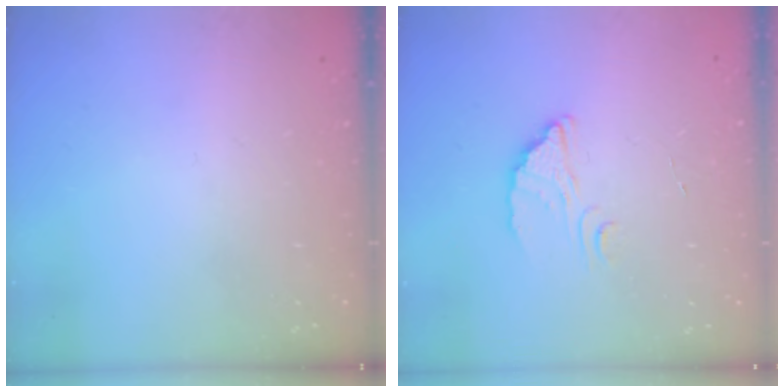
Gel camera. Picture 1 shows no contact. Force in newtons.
{"total": 2.6, "press": 2.6, "slide": 0.1}